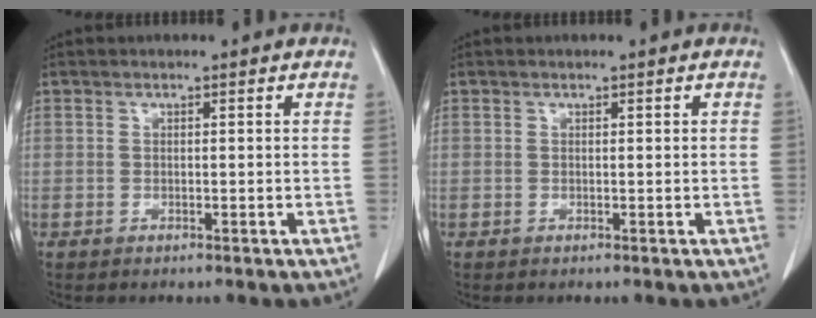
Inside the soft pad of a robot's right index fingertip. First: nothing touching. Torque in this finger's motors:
{"motor_torque": [0.00, 0.04, 0.00, 0.01]}